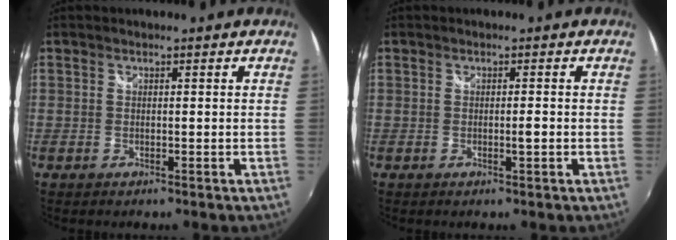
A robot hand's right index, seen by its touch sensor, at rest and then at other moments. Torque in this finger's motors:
{"motor_torque": [-0.46, 0.83, 0.12, 0.01]}